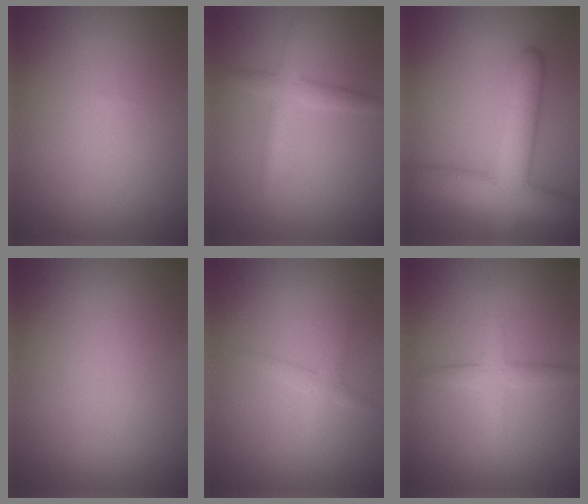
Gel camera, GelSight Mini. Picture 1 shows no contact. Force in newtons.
{"total": 2.4, "press": 2.4, "slide": 0.1}
{"total": 7.7, "press": 7.7, "slide": 0.5}
{"total": 0.0}
{"total": 1.3, "press": 1.3, "slide": 0.0}
{"total": 2.7, "press": 2.7, "slide": 0.0}